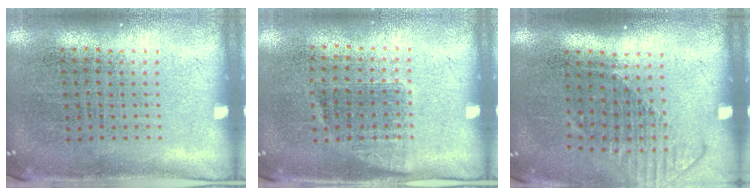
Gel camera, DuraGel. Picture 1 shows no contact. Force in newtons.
{"total": 0.8, "press": 0.7, "slide": 0.4}
{"total": 1.6, "press": 1.2, "slide": 1.0}